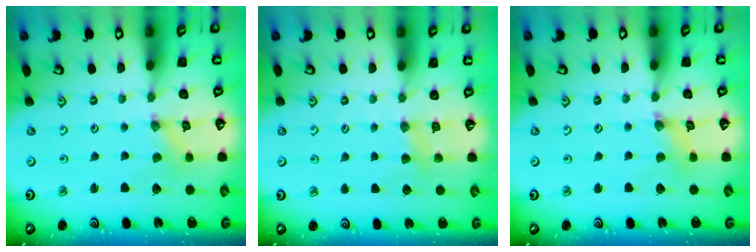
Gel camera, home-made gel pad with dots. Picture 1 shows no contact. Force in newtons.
{"total": 4.4, "press": 4.3, "slide": 0.6}
{"total": 1.6, "press": 1.6, "slide": 0.2}